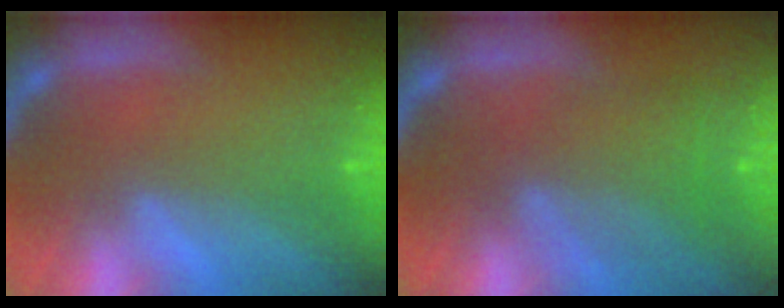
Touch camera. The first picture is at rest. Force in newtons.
{"total": 5.0}